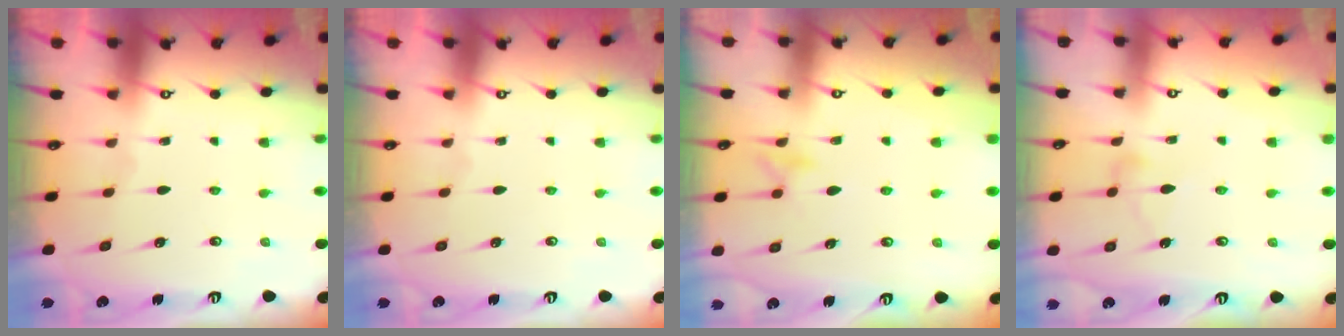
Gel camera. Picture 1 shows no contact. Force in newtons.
{"total": 0.0}
{"total": 8.8, "press": 8.8, "slide": 0.7}
{"total": 3.9, "press": 3.9, "slide": 0.3}